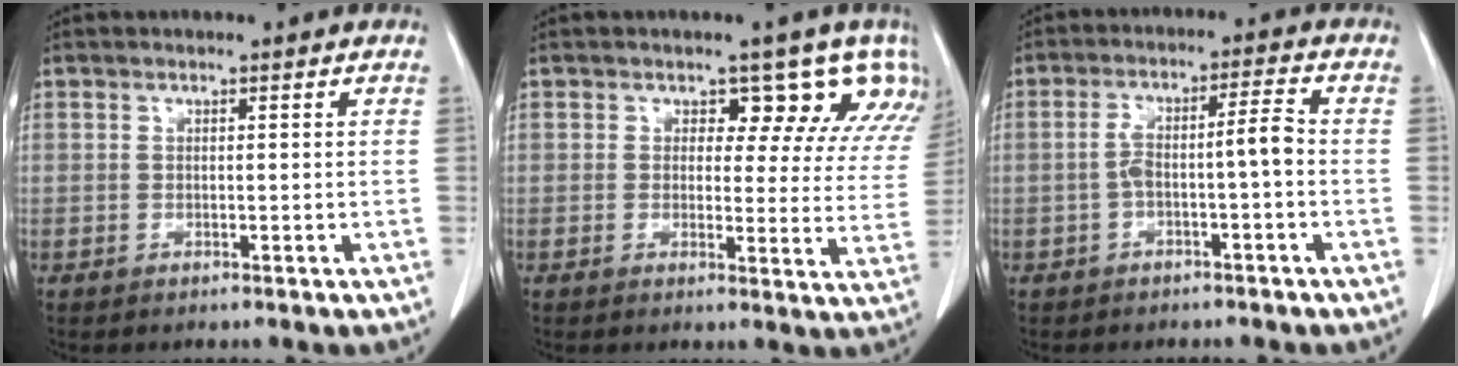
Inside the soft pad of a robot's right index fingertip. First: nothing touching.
{"total": 10.7, "force": [8.0, 5.7, 4.1], "torque": [-0.012, -0.008, 0.054]}
{"total": 5.4, "force": [-1.4, 0.5, 5.2], "torque": [-0.099, 0.029, -0.019]}